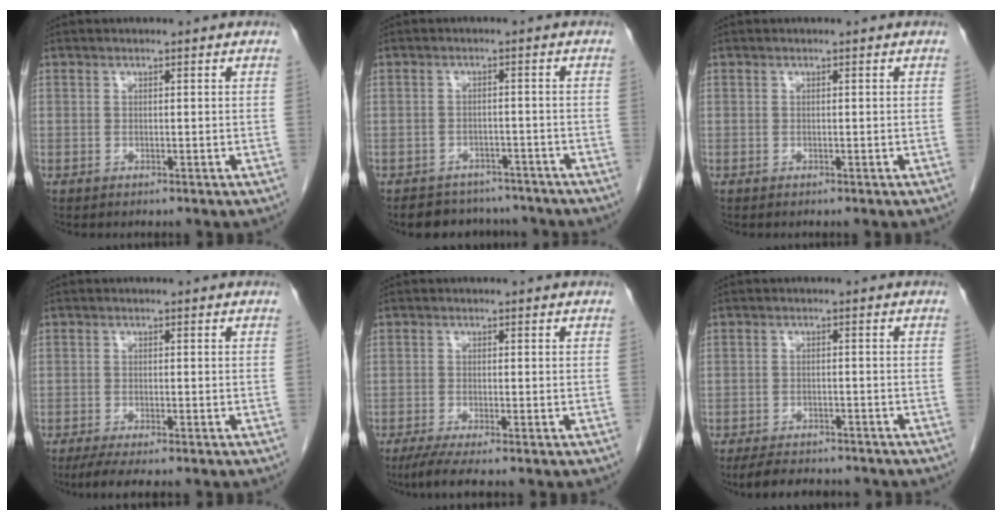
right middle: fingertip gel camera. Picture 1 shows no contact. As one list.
[{"total": 7.7, "force": [-6.9, 3.4, 0.8], "torque": [-0.002, 0.010, -0.085]}, {"total": 0.0}, {"total": 4.3, "force": [-3.3, 0.5, 2.7], "torque": [-0.046, -0.010, -0.053]}, {"total": 4.0, "force": [-2.9, -0.1, 2.7], "torque": [-0.052, -0.013, -0.056]}, {"total": 8.4, "force": [-7.4, 2.5, 3.1], "torque": [-0.049, -0.007, -0.105]}]